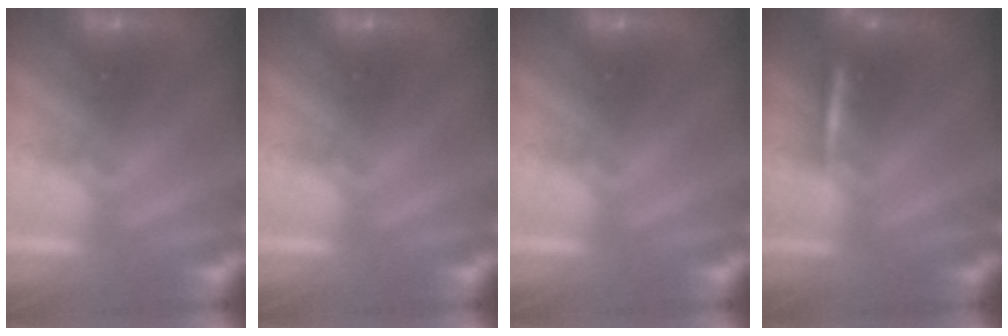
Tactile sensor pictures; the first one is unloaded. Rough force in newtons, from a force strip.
{"total": 0.0}
{"total": 0.0}
{"total": 2.3}